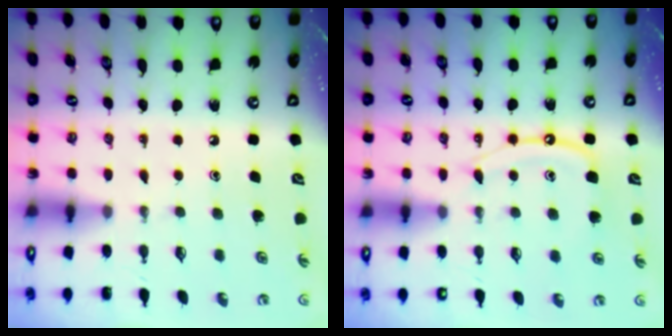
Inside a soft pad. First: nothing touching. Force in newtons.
{"total": 10.8, "press": 10.7, "slide": 1.1}